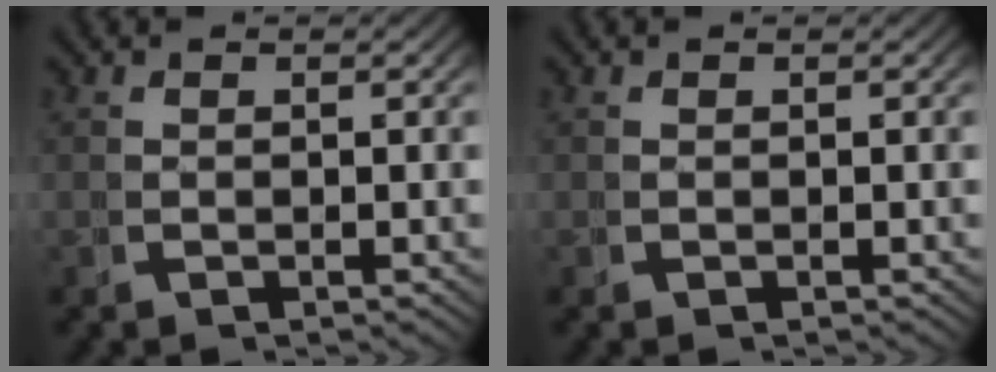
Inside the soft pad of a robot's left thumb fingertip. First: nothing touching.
{"total": 0.0}